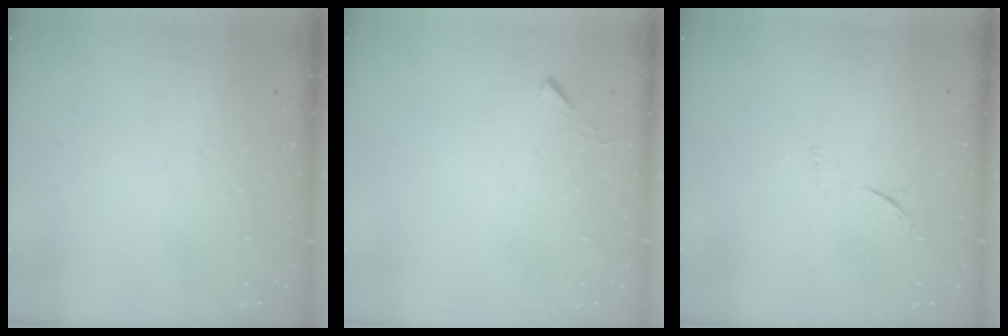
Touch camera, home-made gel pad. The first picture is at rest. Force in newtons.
{"total": 4.0, "press": 3.9, "slide": 0.5}
{"total": 4.2, "press": 4.0, "slide": 1.4}